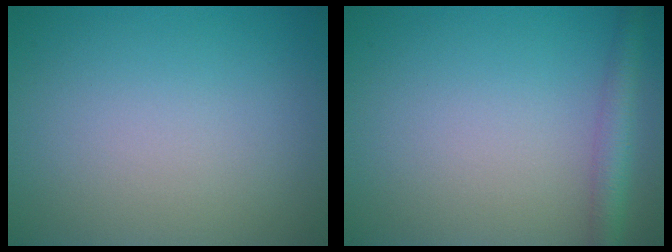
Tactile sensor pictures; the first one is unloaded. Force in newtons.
{"total": 2.9, "press": 2.9, "slide": 0.1}